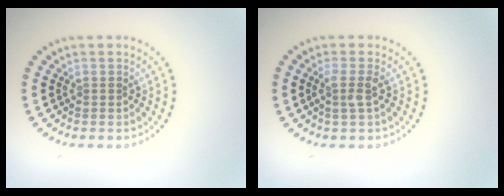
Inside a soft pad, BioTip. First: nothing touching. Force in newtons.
{"total": 1.6, "press": 1.2, "slide": 1.0}